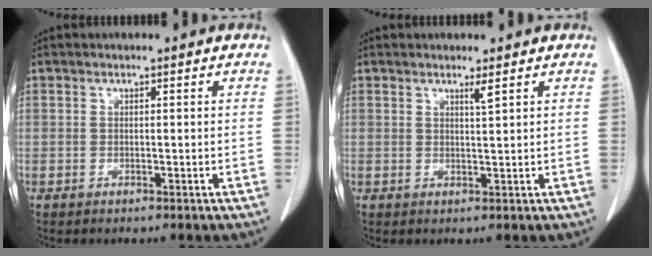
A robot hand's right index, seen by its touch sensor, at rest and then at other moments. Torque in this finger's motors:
{"motor_torque": [0.01, 0.00, 0.00, 0.00]}